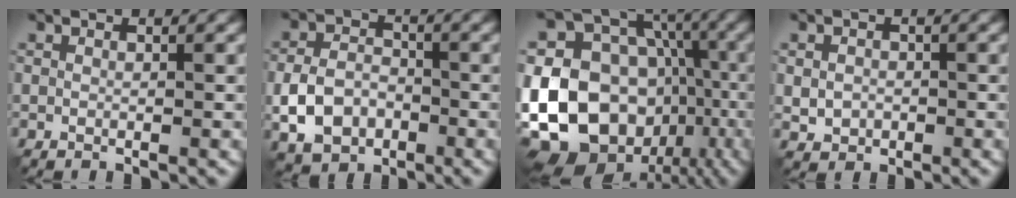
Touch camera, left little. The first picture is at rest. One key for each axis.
{"total": 5.1, "fx": -1.9, "fy": 3.7, "fz": 2.8, "tx": -0.055, "ty": 0.000, "tz": -0.041}
{"total": 20.4, "fx": -4.6, "fy": 16.4, "fz": 11.2, "tx": -0.213, "ty": -0.001, "tz": -0.080}
{"total": 1.9, "fx": -0.2, "fy": 1.6, "fz": 0.9, "tx": -0.015, "ty": -0.003, "tz": -0.005}